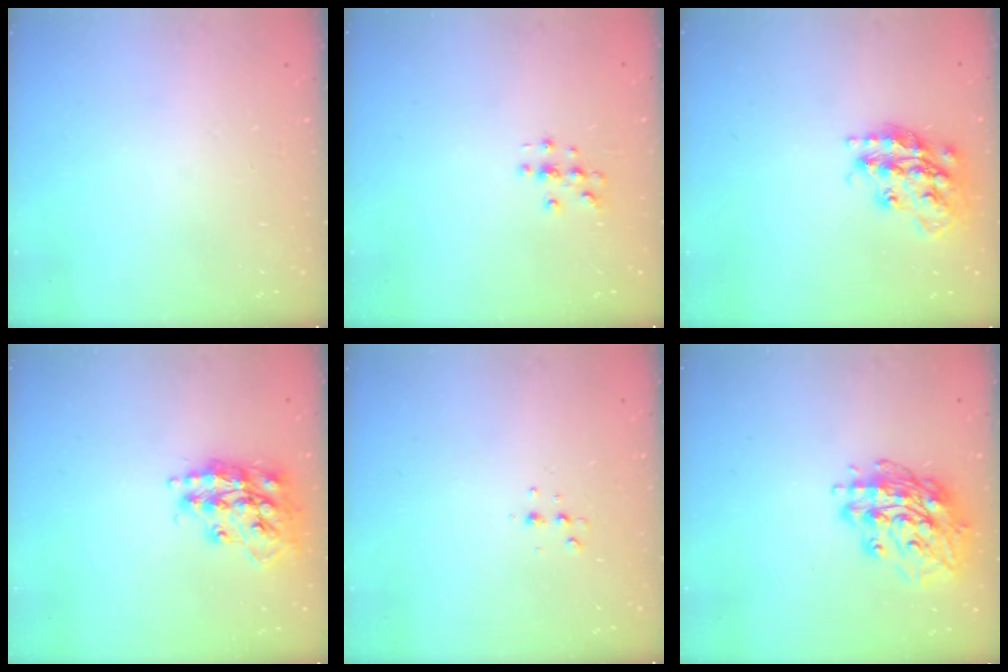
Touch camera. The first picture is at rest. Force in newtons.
{"total": 3.2, "press": 3.2, "slide": 0.3}
{"total": 18.3, "press": 18.3, "slide": 1.0}
{"total": 18.7, "press": 18.6, "slide": 1.6}
{"total": 3.9, "press": 3.8, "slide": 1.1}
{"total": 15.3, "press": 15.3, "slide": 0.8}